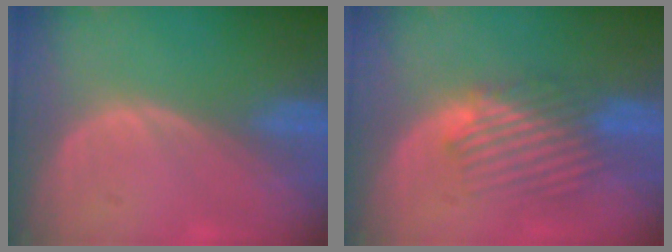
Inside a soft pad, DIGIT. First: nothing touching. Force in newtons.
{"total": 6.2, "press": 6.1, "slide": 1.5}